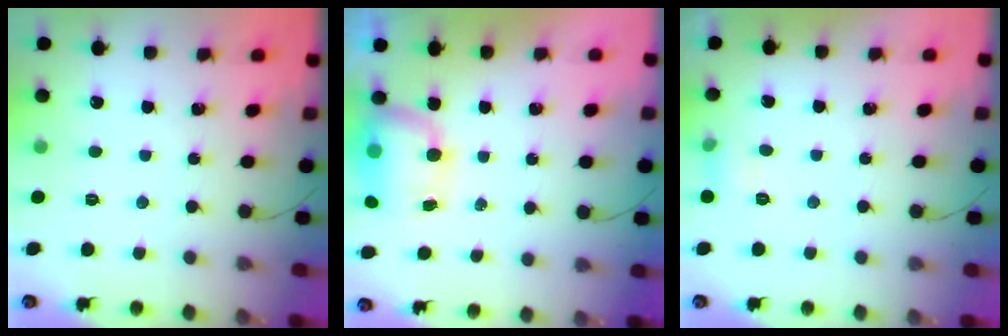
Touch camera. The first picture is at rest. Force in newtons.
{"total": 12.3, "press": 9.3, "slide": 8.1}
{"total": 4.5, "press": 4.3, "slide": 1.3}